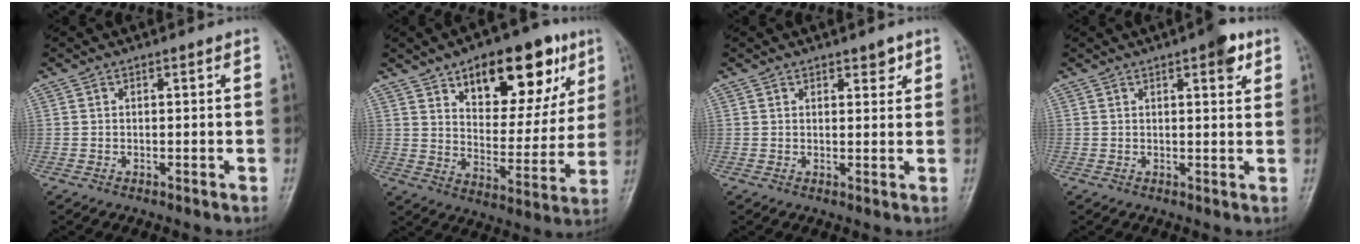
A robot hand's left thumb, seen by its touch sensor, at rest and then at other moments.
{"total": 19.8, "force": [10.3, 9.8, 13.8], "torque": [-0.137, -0.039, 0.155]}
{"total": 2.5, "force": [1.6, 1.3, 1.3], "torque": [-0.001, -0.008, 0.023]}
{"total": 4.7, "force": [2.5, 1.6, 3.7], "torque": [-0.038, -0.007, 0.027]}